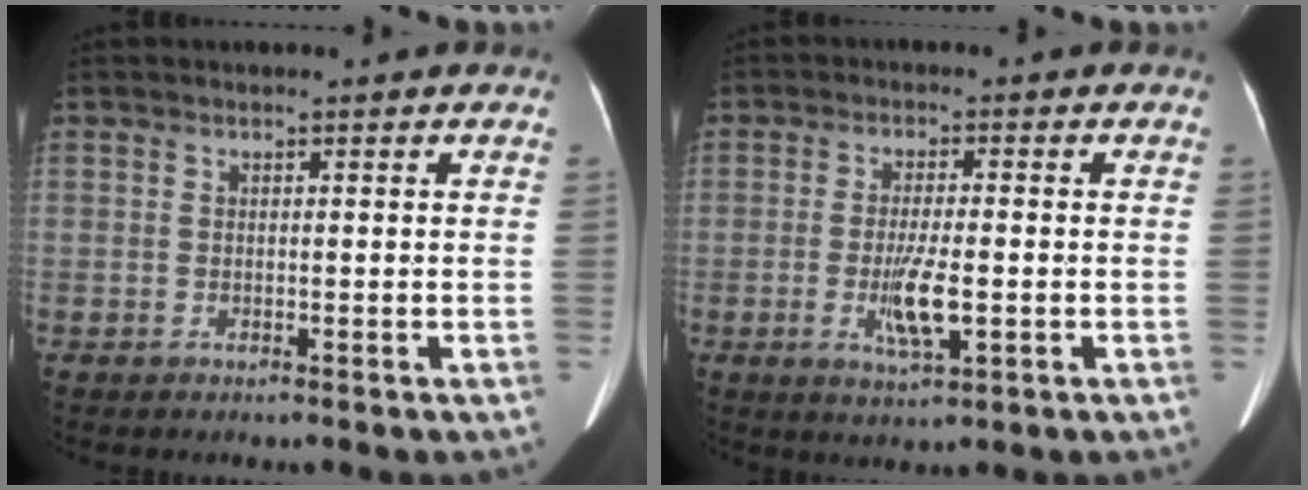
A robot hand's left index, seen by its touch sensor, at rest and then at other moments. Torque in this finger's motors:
{"motor_torque": [0.93, 0.26, 0.42, 0.06]}